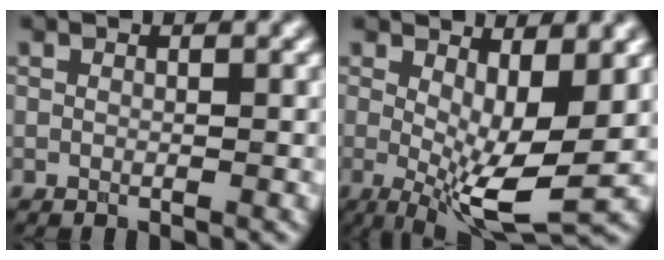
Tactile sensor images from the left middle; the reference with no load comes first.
{"total": 7.9, "force": [0.1, 2.4, 7.5], "torque": [-0.130, -0.018, 0.004]}